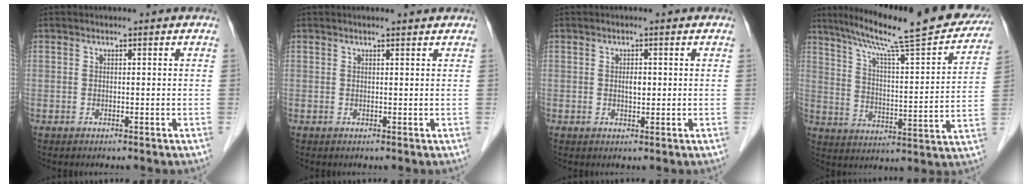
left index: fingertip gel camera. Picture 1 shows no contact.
{"total": 1.2, "force": [1.1, -0.2, 0.3], "torque": [-0.011, 0.001, 0.016]}
{"total": 1.4, "force": [0.1, 0.6, 1.3], "torque": [-0.021, -0.001, 0.003]}
{"total": 24.8, "force": [20.9, 2.3, 13.0], "torque": [-0.201, -0.020, 0.284]}